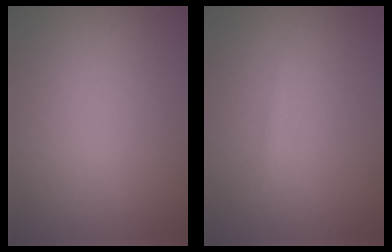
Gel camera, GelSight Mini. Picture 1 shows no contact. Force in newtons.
{"total": 0.6, "press": 0.6, "slide": 0.0}